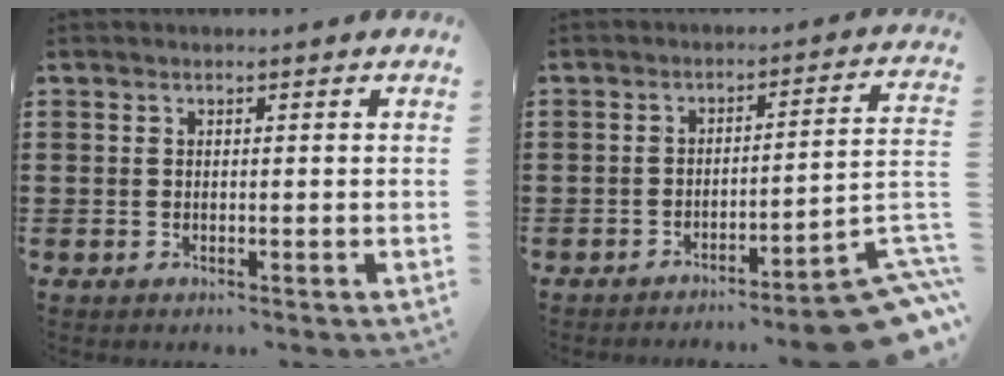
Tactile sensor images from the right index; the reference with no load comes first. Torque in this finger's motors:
{"motor_torque": [2.14, 0.00, 1.05, 0.05]}